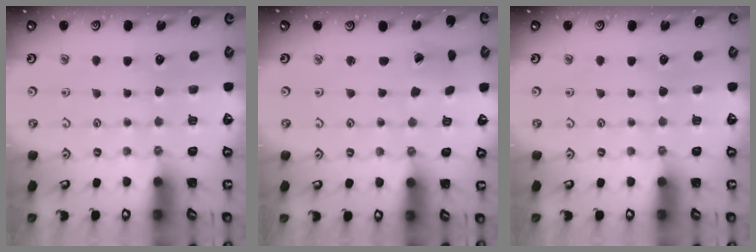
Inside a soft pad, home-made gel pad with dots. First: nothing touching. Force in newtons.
{"total": 1.7, "press": 1.7, "slide": 0.1}
{"total": 0.0}